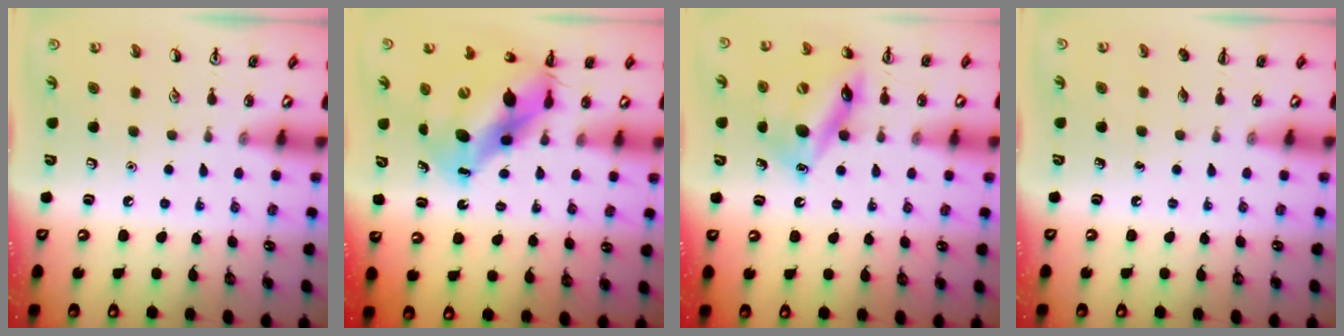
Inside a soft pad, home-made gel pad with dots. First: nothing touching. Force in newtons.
{"total": 11.6, "press": 11.3, "slide": 2.7}
{"total": 15.4, "press": 15.1, "slide": 3.2}
{"total": 0.0}